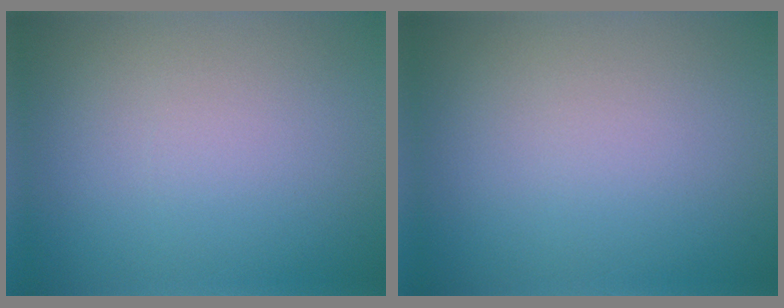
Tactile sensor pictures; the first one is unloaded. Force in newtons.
{"total": 0.0}